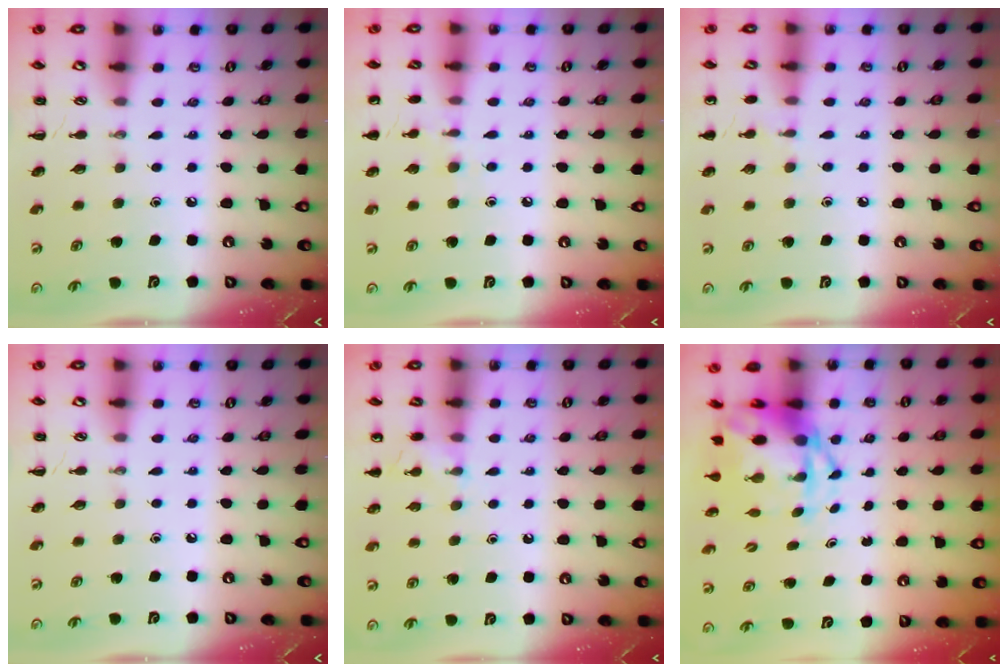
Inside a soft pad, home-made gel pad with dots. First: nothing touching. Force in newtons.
{"total": 6.9, "press": 6.7, "slide": 1.9}
{"total": 5.2, "press": 5.0, "slide": 1.6}
{"total": 0.0}
{"total": 5.1, "press": 4.9, "slide": 1.4}
{"total": 5.4, "press": 5.1, "slide": 1.5}